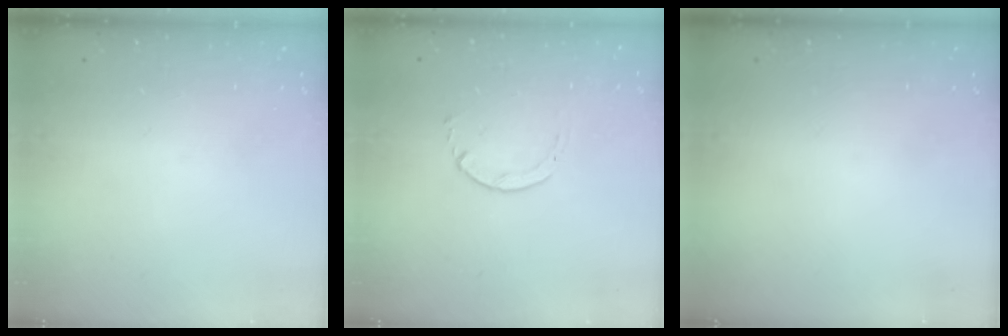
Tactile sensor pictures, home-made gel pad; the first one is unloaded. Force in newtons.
{"total": 1.7, "press": 1.6, "slide": 0.2}
{"total": 0.0}